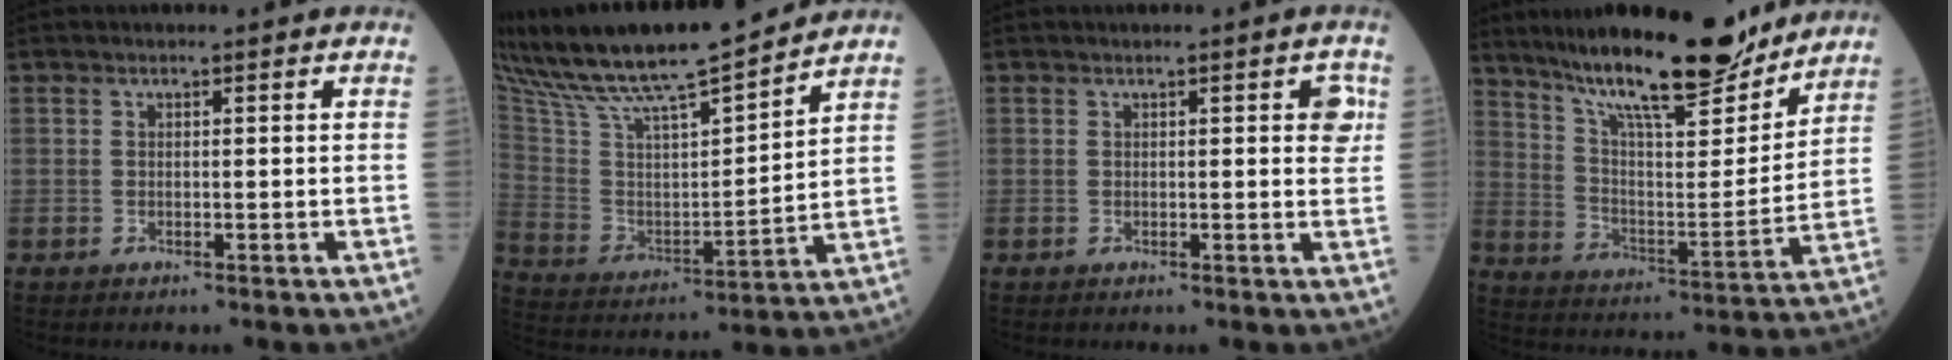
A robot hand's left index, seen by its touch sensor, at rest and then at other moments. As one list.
[{"total": 20.5, "force": [18.0, 1.8, 9.6], "torque": [-0.183, 0.002, 0.309]}, {"total": 2.6, "force": [0.9, 0.7, 2.3], "torque": [-0.019, 0.002, 0.005]}, {"total": 20.2, "force": [16.9, 3.0, 10.6], "torque": [-0.177, -0.012, 0.274]}]